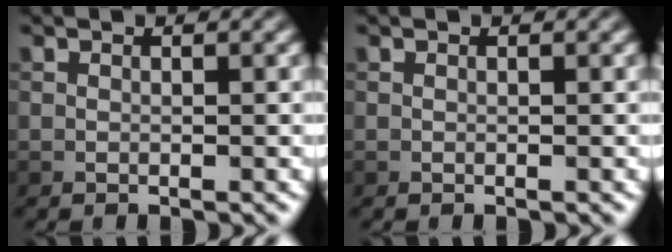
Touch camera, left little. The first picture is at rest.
{"total": 0.0}